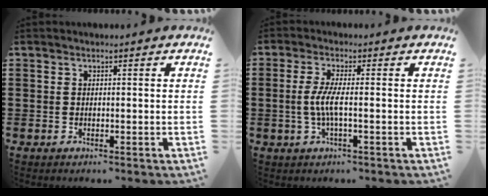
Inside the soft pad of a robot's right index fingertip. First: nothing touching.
{"total": 4.3, "force": [-0.7, 0.3, 4.2], "torque": [-0.106, -0.012, -0.025]}